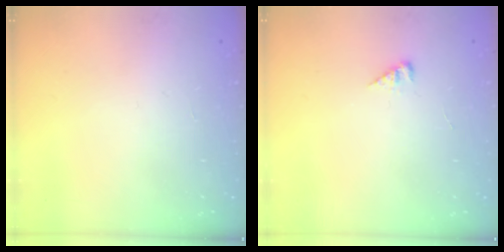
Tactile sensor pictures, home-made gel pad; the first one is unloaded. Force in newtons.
{"total": 3.2, "press": 3.2, "slide": 0.5}